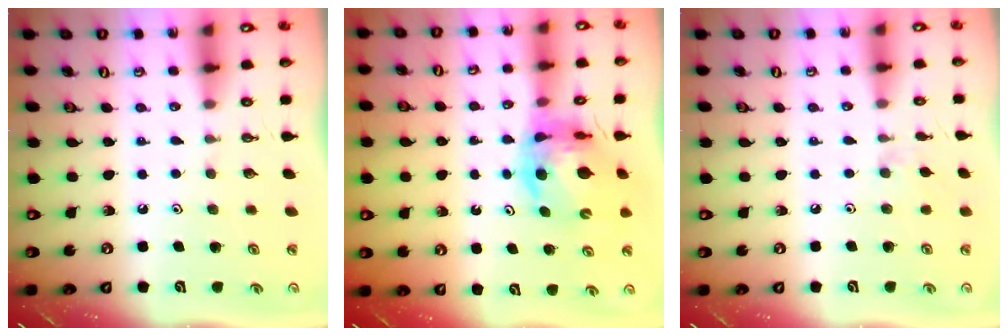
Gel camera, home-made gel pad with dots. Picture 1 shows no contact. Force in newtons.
{"total": 11.7, "press": 11.7, "slide": 1.2}
{"total": 2.9, "press": 2.9, "slide": 0.5}